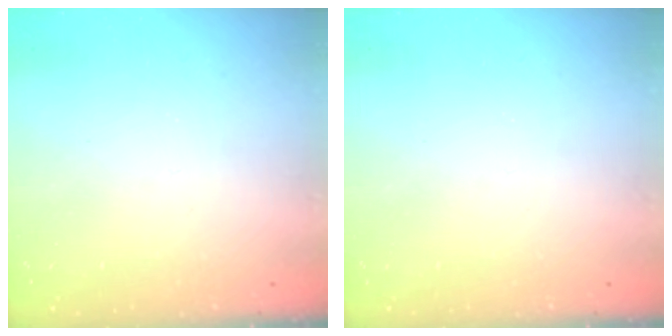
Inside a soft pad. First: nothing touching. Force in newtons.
{"total": 0.0}